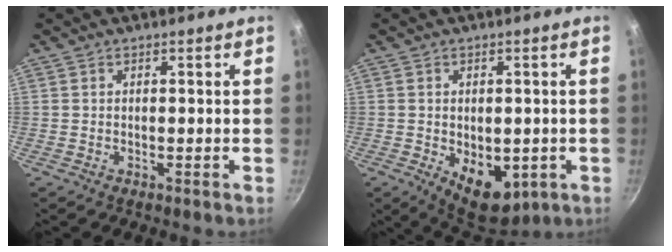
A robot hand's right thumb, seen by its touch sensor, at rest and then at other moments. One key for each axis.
{"total": 9.9, "fx": -2.4, "fy": 6.1, "fz": 7.4, "tx": -0.071, "ty": -0.008, "tz": -0.017}